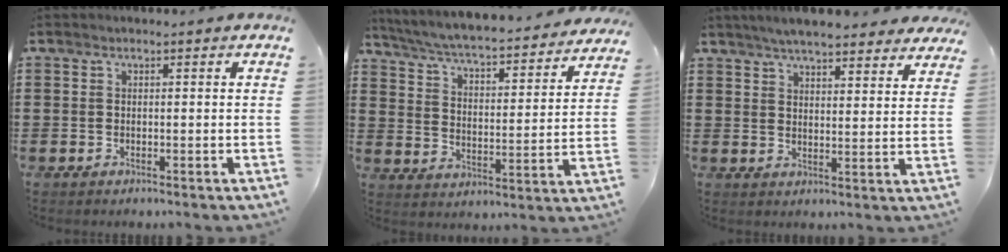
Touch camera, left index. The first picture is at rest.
{"total": 4.7, "force": [4.4, -0.3, 1.4], "torque": [-0.052, -0.043, 0.067]}
{"total": 5.4, "force": [5.1, 0.5, 1.7], "torque": [-0.050, -0.014, 0.093]}